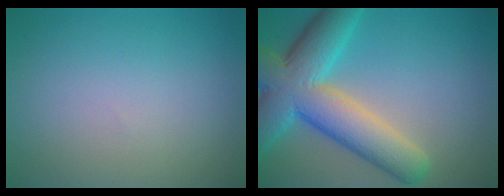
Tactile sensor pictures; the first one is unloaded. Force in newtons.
{"total": 10.1, "press": 10.0, "slide": 0.6}